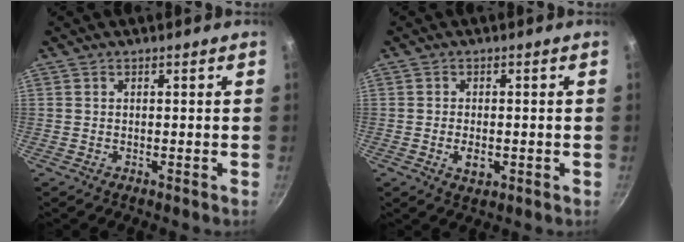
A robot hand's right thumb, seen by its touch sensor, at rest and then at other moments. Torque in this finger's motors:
{"motor_torque": [-0.26, 0.11, -0.23, -0.17, -0.03]}